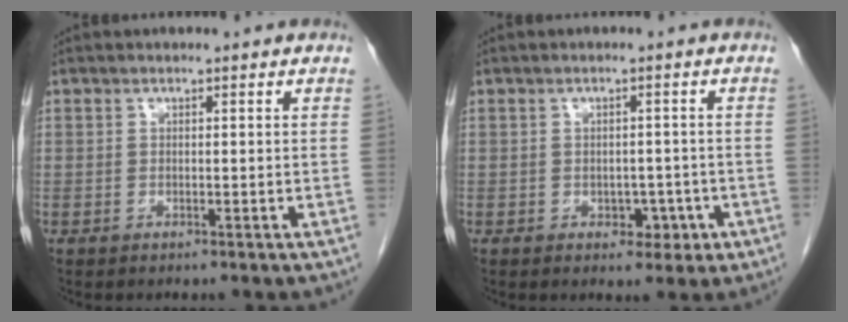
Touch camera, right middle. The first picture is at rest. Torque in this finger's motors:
{"motor_torque": [-0.15, 0.03, 0.03, 0.02]}